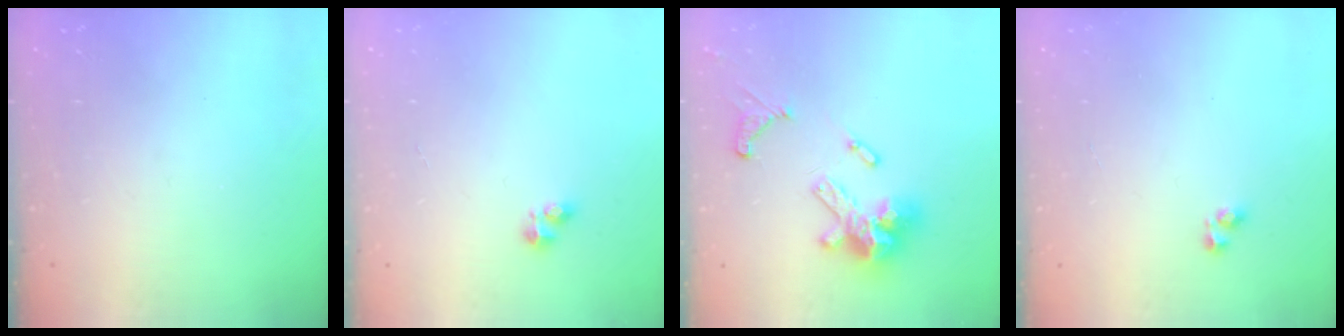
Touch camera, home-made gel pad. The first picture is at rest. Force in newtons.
{"total": 4.0, "press": 3.9, "slide": 0.5}
{"total": 16.7, "press": 16.6, "slide": 1.5}
{"total": 3.2, "press": 3.1, "slide": 0.6}